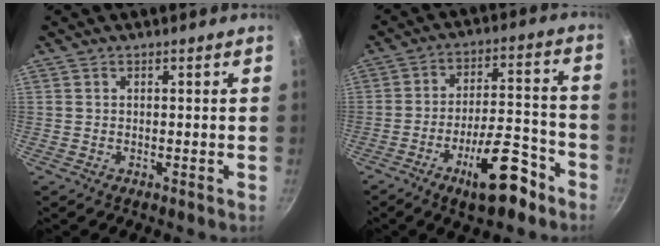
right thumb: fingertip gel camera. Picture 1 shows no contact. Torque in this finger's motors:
{"motor_torque": [1.10, -0.10, -0.12, 0.09, 0.03]}